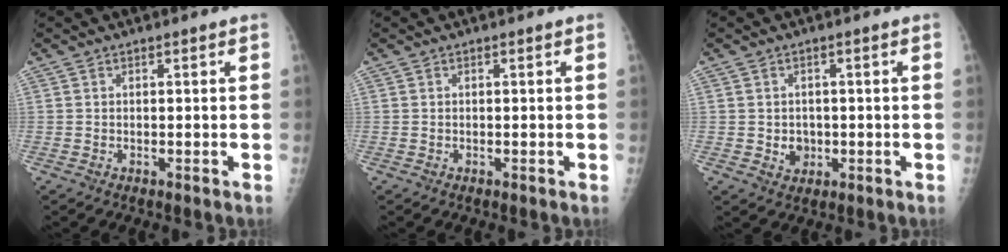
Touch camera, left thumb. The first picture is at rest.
{"total": 0.0}
{"total": 3.0, "force": [-0.3, 2.7, 1.3], "torque": [-0.005, 0.002, 0.002]}